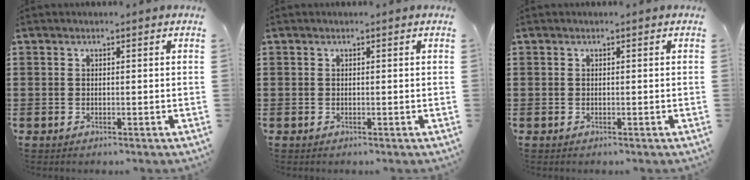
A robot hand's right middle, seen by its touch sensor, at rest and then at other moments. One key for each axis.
{"total": 0.0}
{"total": 0.0}